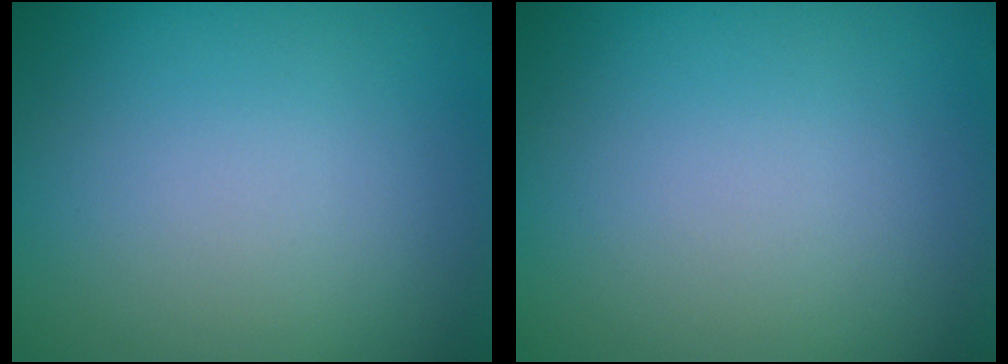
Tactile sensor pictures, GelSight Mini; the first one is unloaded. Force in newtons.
{"total": 0.0}